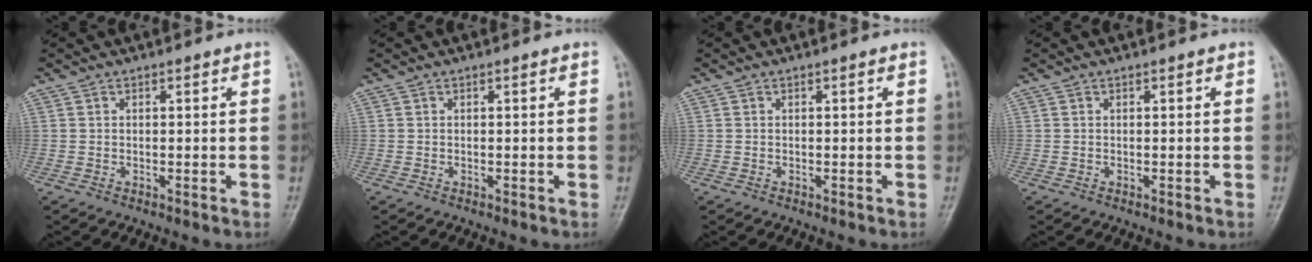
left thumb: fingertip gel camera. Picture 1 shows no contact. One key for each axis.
{"total": 0.0}
{"total": 0.0}
{"total": 0.0}